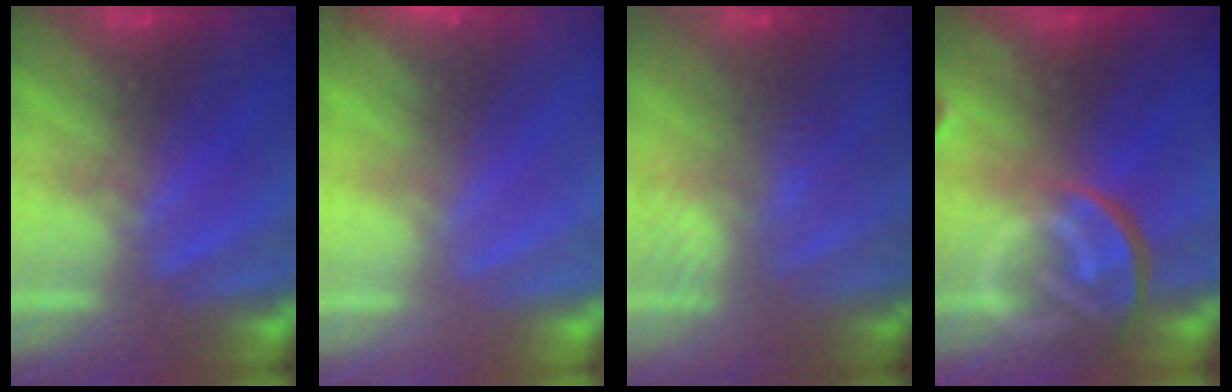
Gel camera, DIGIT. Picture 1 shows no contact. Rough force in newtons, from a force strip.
{"total": 7.1}
{"total": 2.6}
{"total": 8.5}